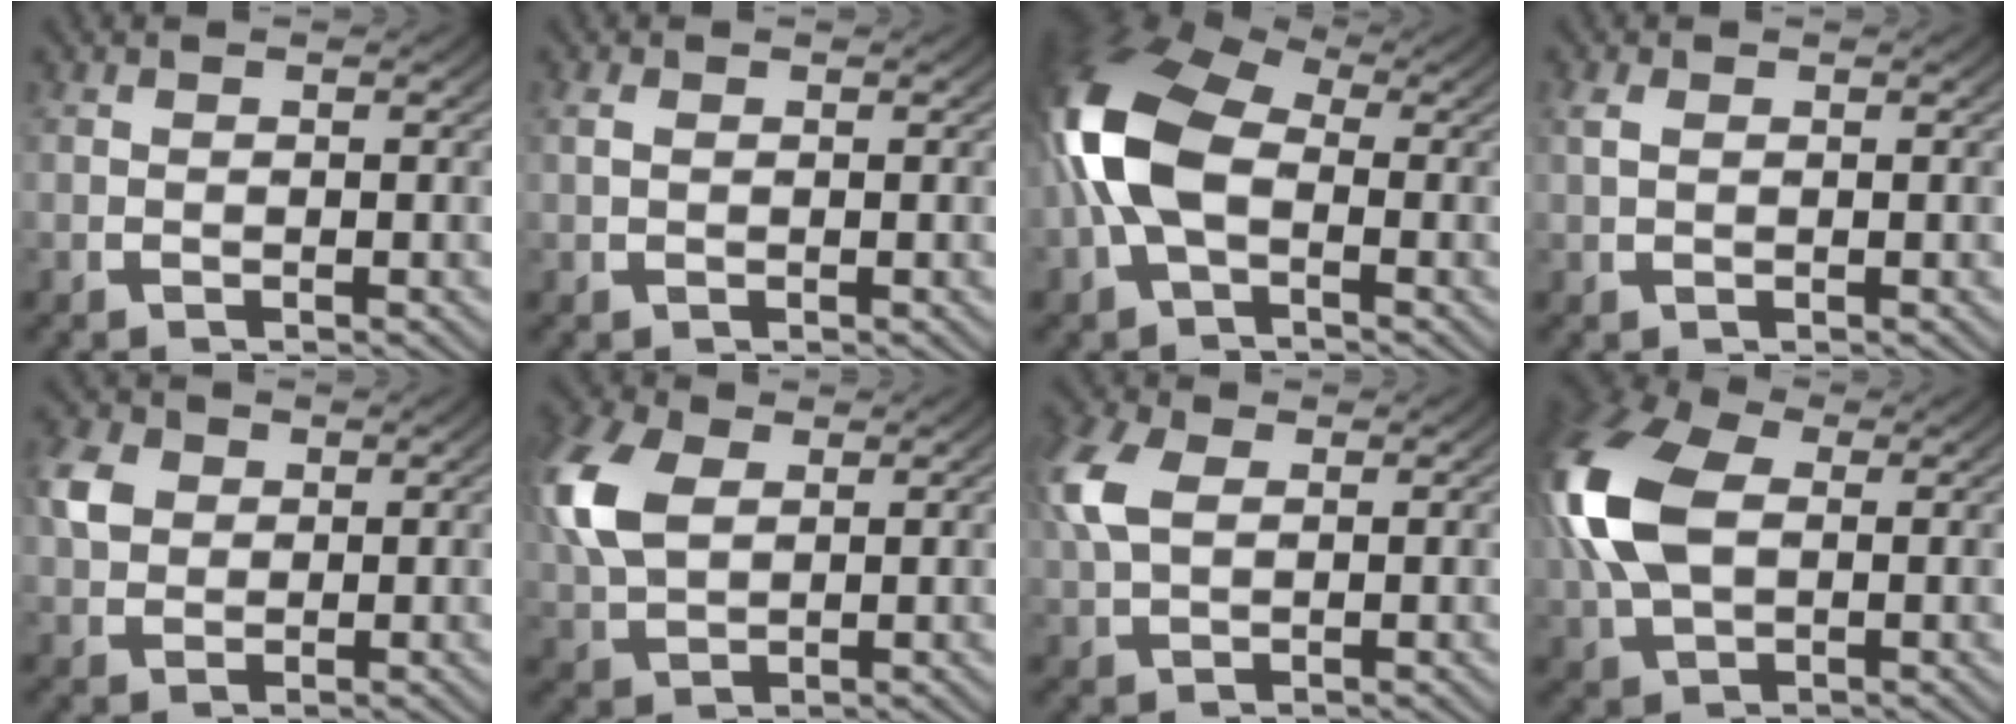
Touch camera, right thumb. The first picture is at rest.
{"total": 0.7, "force": [0.2, 0.4, 0.5], "torque": [-0.008, -0.001, 0.007]}
{"total": 10.9, "force": [0.3, 7.6, 7.8], "torque": [-0.178, -0.006, 0.005]}
{"total": 1.2, "force": [0.4, 0.8, 0.8], "torque": [-0.015, 0.000, 0.011]}
{"total": 3.2, "force": [1.0, 2.5, 1.7], "torque": [-0.043, -0.004, 0.024]}
{"total": 6.2, "force": [2.0, 4.2, 4.1], "torque": [-0.108, -0.008, 0.047]}
{"total": 4.4, "force": [1.5, 2.9, 2.9], "torque": [-0.080, -0.002, 0.034]}
{"total": 9.8, "force": [1.5, 6.7, 7.0], "torque": [-0.180, -0.007, 0.035]}